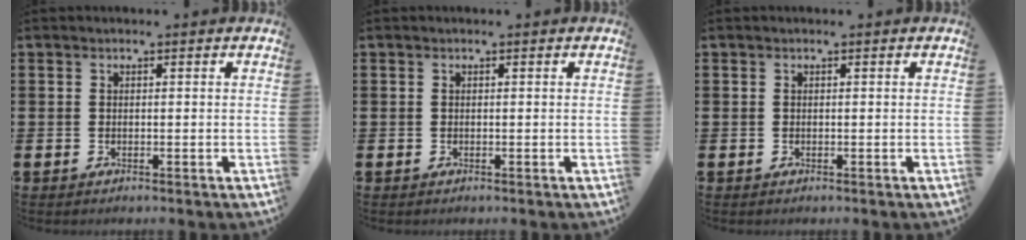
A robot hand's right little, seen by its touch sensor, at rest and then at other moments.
{"total": 0.0}
{"total": 0.0}